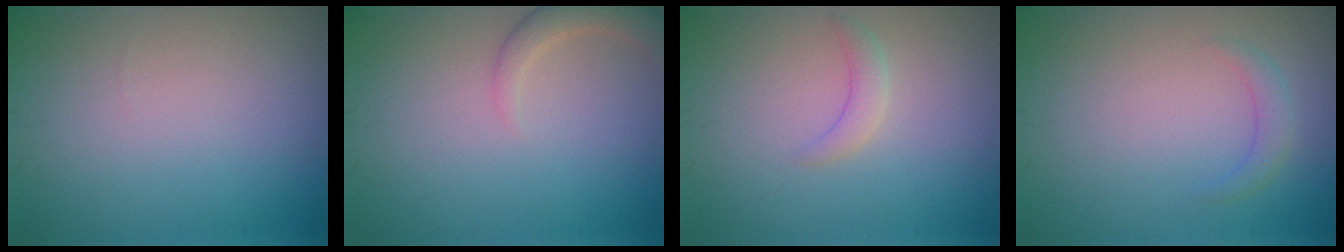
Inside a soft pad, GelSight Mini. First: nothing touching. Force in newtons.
{"total": 2.5, "press": 2.5, "slide": 0.2}
{"total": 1.3, "press": 1.3, "slide": 0.2}
{"total": 1.4, "press": 1.4, "slide": 0.0}